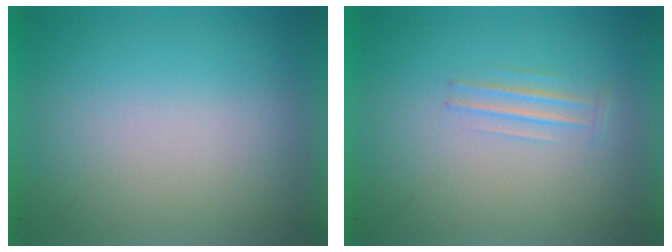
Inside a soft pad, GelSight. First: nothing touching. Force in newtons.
{"total": 1.1}